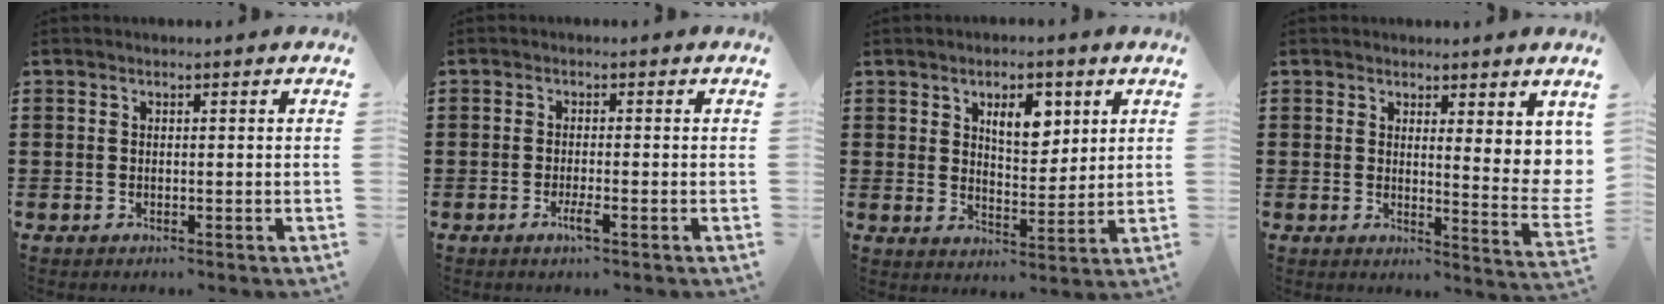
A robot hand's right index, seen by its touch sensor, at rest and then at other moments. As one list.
[{"total": 2.5, "force": [-1.3, 0.2, 2.2], "torque": [-0.043, -0.004, -0.025]}, {"total": 6.3, "force": [3.0, 3.2, 4.6], "torque": [-0.076, 0.003, 0.046]}, {"total": 3.6, "force": [2.5, 0.8, 2.5], "torque": [-0.045, -0.023, 0.040]}]